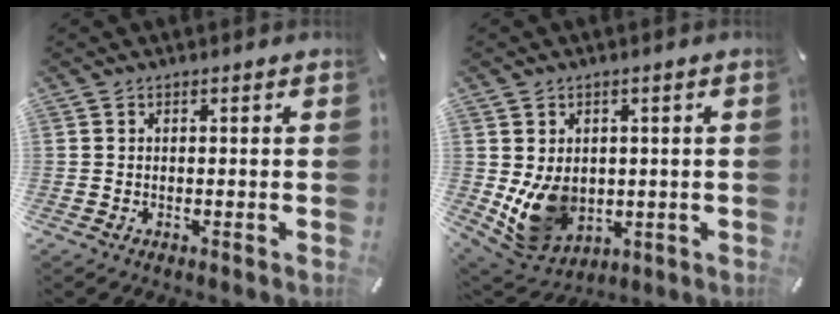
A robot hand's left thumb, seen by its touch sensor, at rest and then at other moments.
{"total": 11.3, "force": [-0.5, 9.3, 6.3], "torque": [-0.133, -0.012, -0.002]}